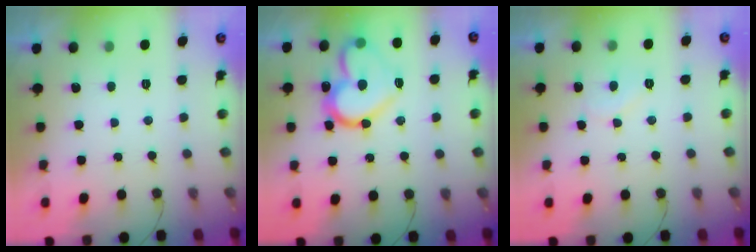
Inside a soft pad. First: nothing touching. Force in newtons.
{"total": 17.6, "press": 17.6, "slide": 1.6}
{"total": 4.8, "press": 4.8, "slide": 0.4}